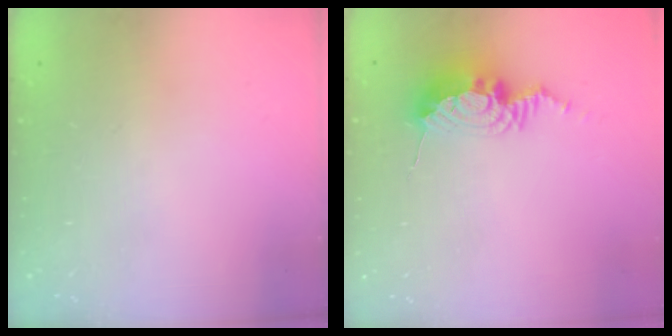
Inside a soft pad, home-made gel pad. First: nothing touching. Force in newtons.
{"total": 10.5, "press": 10.5, "slide": 0.9}